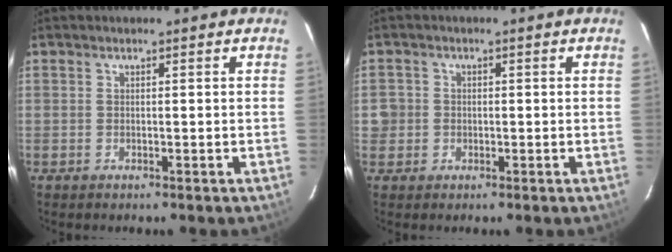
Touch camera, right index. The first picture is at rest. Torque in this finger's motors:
{"motor_torque": [-0.03, -0.07, 0.11, 0.00]}